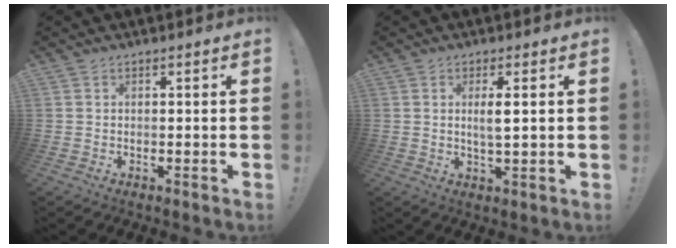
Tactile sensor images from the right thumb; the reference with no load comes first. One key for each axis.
{"total": 3.1, "fx": 0.7, "fy": 0.6, "fz": 2.9, "tx": -0.043, "ty": -0.009, "tz": 0.007}